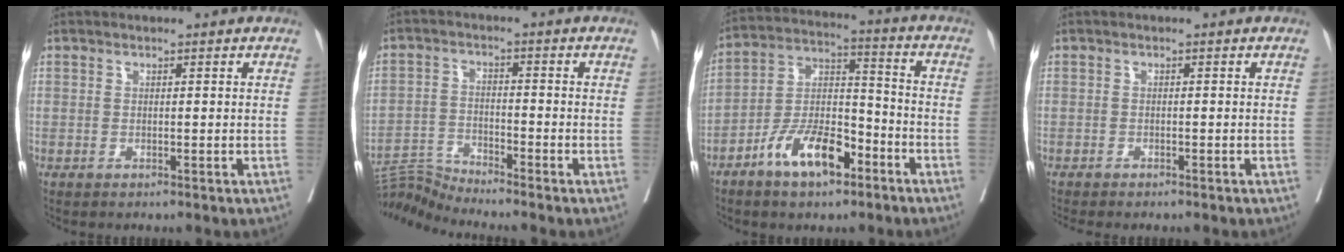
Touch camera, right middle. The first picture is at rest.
{"total": 5.5, "force": [-5.1, -2.0, -0.4], "torque": [-0.006, -0.012, -0.098]}
{"total": 11.1, "force": [-6.6, 4.3, 7.8], "torque": [-0.155, 0.012, -0.120]}
{"total": 4.3, "force": [-3.7, 0.8, 2.0], "torque": [-0.023, -0.008, -0.049]}